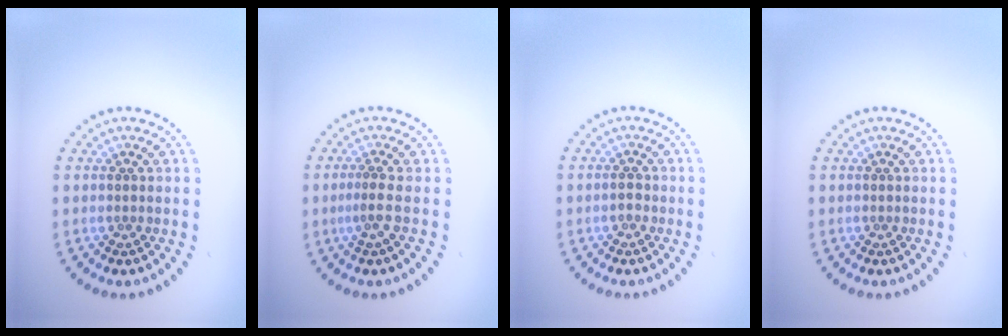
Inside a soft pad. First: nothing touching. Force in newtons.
{"total": 1.5, "press": 1.0, "slide": 1.1}
{"total": 0.9, "press": 0.9, "slide": 0.1}
{"total": 0.0}